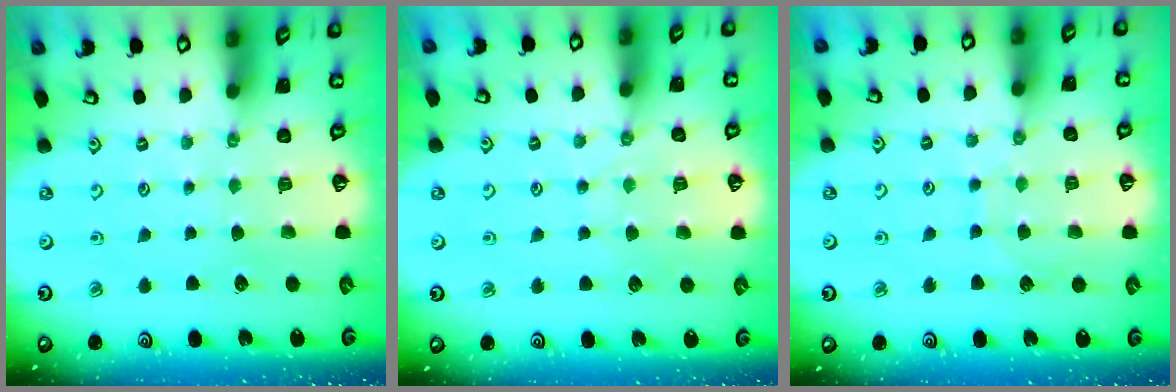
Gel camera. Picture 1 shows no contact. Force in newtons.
{"total": 5.5, "press": 5.4, "slide": 0.7}
{"total": 6.6, "press": 6.6, "slide": 0.6}